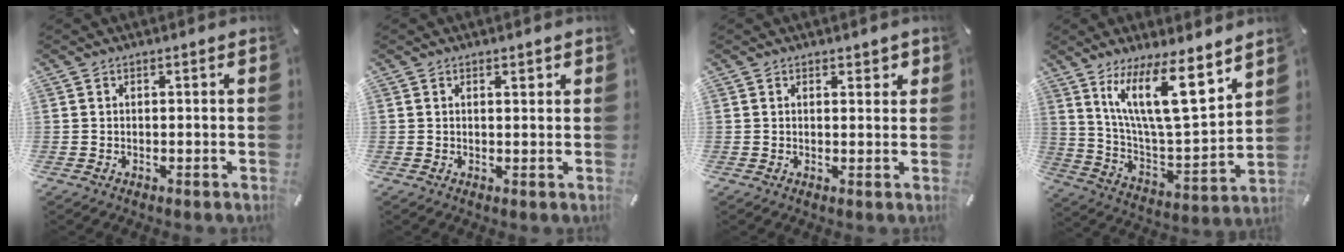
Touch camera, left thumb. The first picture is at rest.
{"total": 1.3, "force": [0.8, 0.5, 0.8], "torque": [-0.017, 0.001, 0.014]}
{"total": 1.7, "force": [1.1, 1.0, 0.8], "torque": [-0.009, 0.000, 0.018]}
{"total": 18.3, "force": [11.4, 5.0, 13.4], "torque": [-0.250, -0.066, 0.189]}